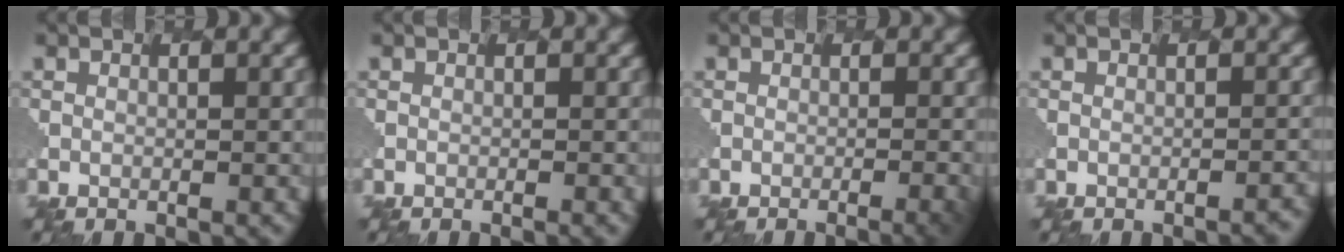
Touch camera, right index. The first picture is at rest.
{"total": 0.6, "force": [-0.3, 0.2, 0.4], "torque": [-0.001, 0.001, -0.013]}
{"total": 3.4, "force": [-1.5, 1.1, 2.8], "torque": [-0.022, 0.005, -0.016]}
{"total": 1.7, "force": [-1.3, 0.4, 1.1], "torque": [-0.003, 0.006, -0.012]}